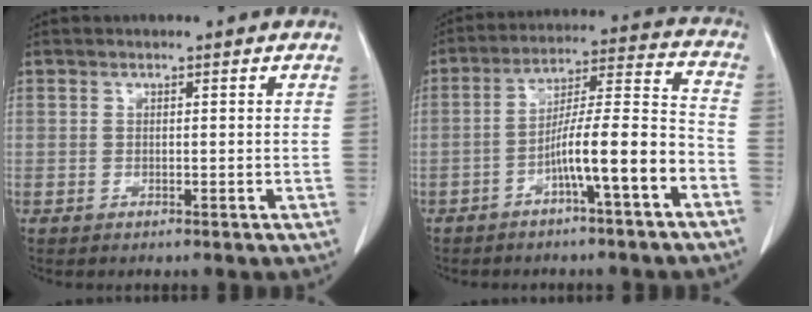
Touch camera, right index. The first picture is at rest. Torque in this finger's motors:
{"motor_torque": [1.37, -0.77, 0.84, 0.21]}